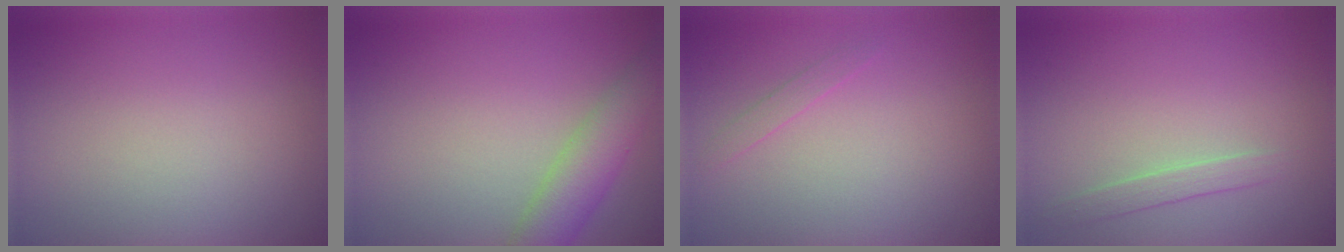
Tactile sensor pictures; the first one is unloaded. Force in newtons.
{"total": 4.0, "press": 4.0, "slide": 0.3}
{"total": 0.7, "press": 0.7, "slide": 0.0}
{"total": 1.3, "press": 1.3, "slide": 0.1}